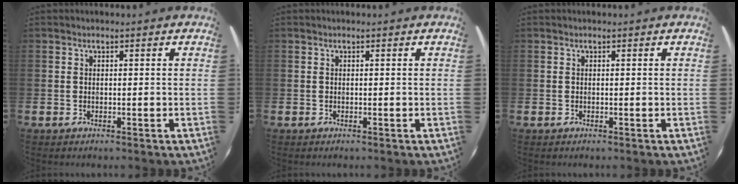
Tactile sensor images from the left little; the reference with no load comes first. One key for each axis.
{"total": 0.0}
{"total": 0.0}